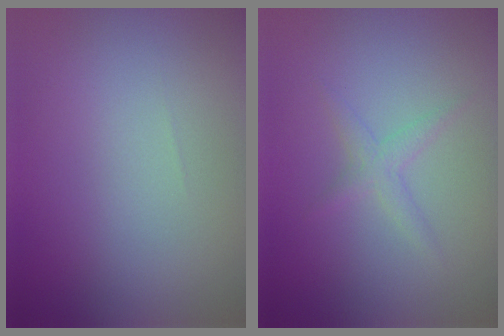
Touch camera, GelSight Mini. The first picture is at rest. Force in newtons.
{"total": 1.4, "press": 1.4, "slide": 0.1}